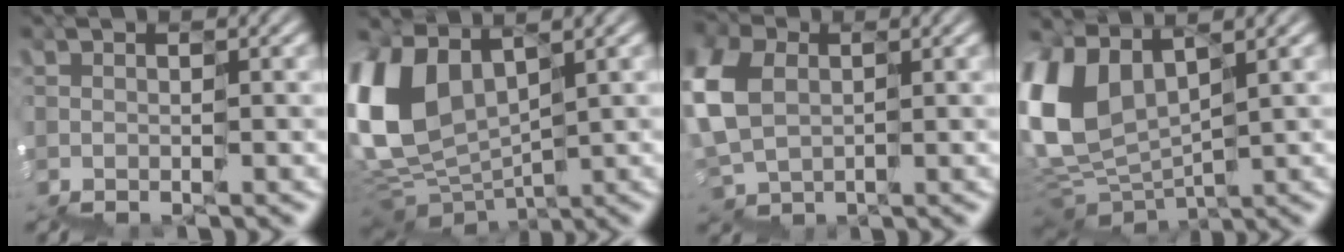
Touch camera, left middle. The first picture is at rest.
{"total": 7.1, "force": [3.1, 4.7, 4.3], "torque": [-0.144, 0.015, 0.059]}
{"total": 4.6, "force": [1.1, 4.0, 1.9], "torque": [-0.070, 0.022, 0.023]}
{"total": 6.3, "force": [3.1, 4.0, 3.7], "torque": [-0.136, 0.017, 0.060]}